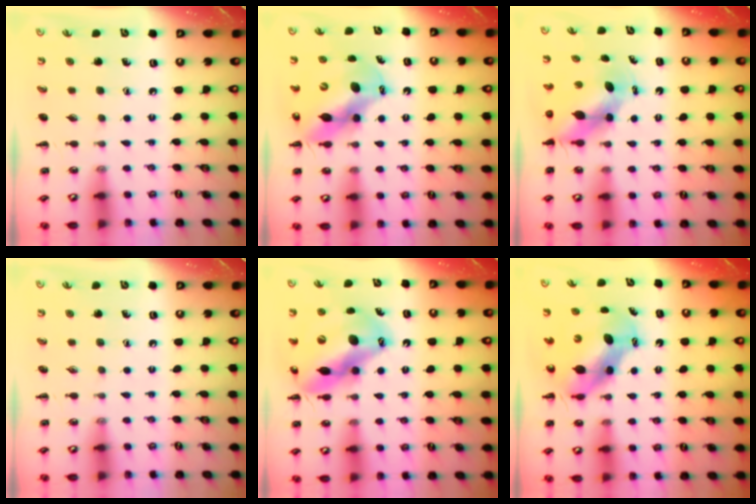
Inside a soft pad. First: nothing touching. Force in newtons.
{"total": 12.8, "press": 12.4, "slide": 3.2}
{"total": 6.7, "press": 6.7, "slide": 0.9}
{"total": 0.0}
{"total": 18.4, "press": 17.7, "slide": 5.1}
{"total": 7.3, "press": 7.0, "slide": 2.0}